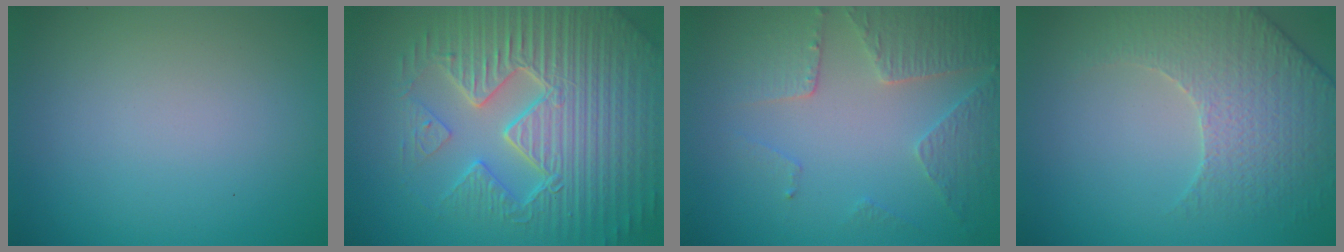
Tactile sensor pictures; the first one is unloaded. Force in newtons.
{"total": 9.6, "press": 6.8, "slide": 6.8}
{"total": 4.5, "press": 3.3, "slide": 3.1}
{"total": 3.5, "press": 3.3, "slide": 0.9}